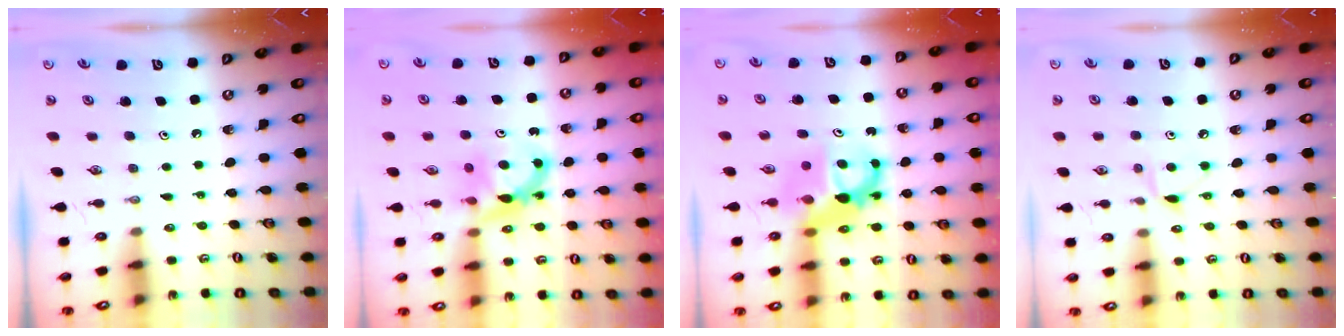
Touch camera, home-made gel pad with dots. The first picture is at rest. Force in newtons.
{"total": 7.2, "press": 7.2, "slide": 0.5}
{"total": 8.1, "press": 8.1, "slide": 0.6}
{"total": 6.0, "press": 6.0, "slide": 0.8}